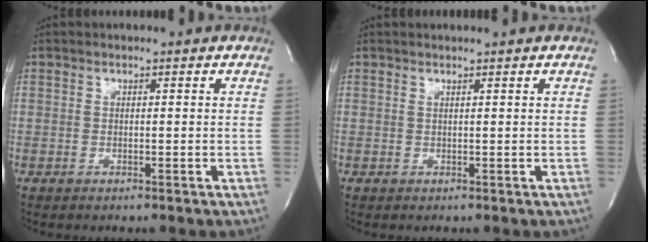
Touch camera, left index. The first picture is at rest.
{"total": 0.9, "force": [0.8, -0.3, 0.3], "torque": [-0.017, -0.001, 0.015]}